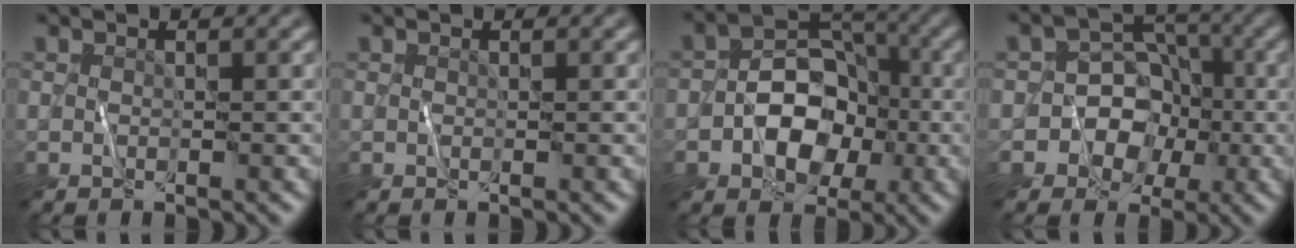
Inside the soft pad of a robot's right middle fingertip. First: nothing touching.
{"total": 0.0}
{"total": 5.7, "force": [-1.4, 4.2, 3.6], "torque": [-0.044, 0.005, -0.024]}
{"total": 6.5, "force": [-2.2, 6.0, 1.5], "torque": [0.006, 0.019, -0.059]}